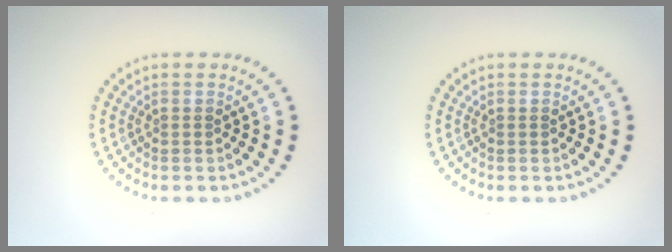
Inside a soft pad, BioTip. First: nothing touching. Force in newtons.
{"total": 0.0}